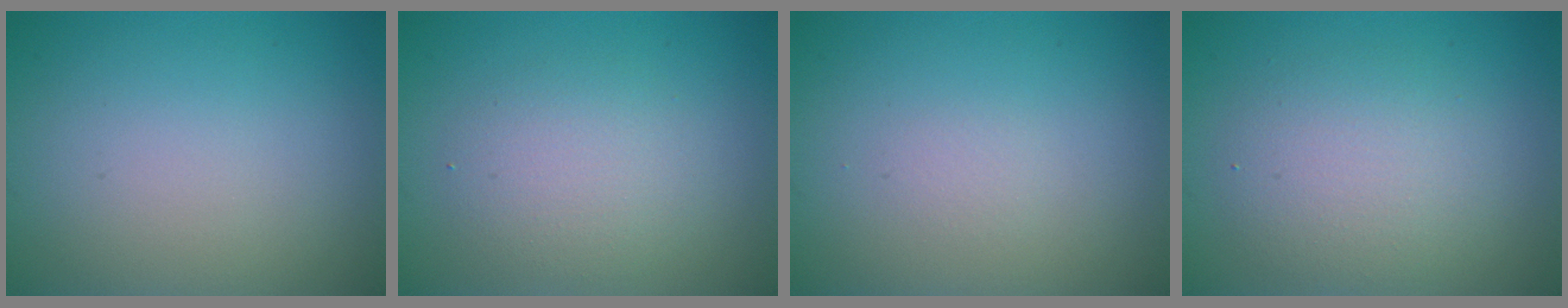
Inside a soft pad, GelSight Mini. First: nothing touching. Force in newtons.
{"total": 2.8, "press": 2.8, "slide": 0.2}
{"total": 0.6, "press": 0.6, "slide": 0.1}
{"total": 3.9, "press": 3.9, "slide": 0.1}